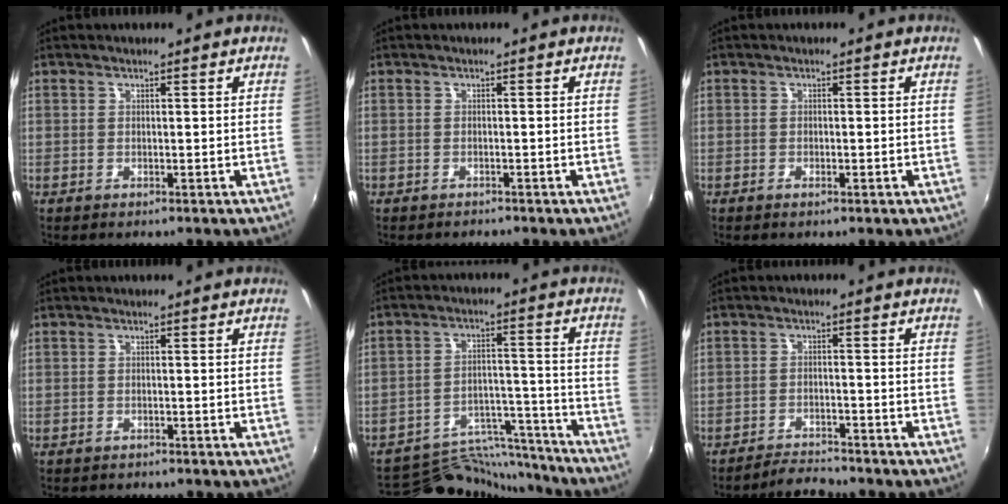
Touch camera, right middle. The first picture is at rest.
{"total": 1.0, "force": [-0.9, 0.3, -0.1], "torque": [-0.002, -0.001, -0.015]}
{"total": 0.7, "force": [-0.2, 0.1, 0.7], "torque": [-0.009, -0.005, -0.005]}
{"total": 0.5, "force": [-0.5, 0.1, 0.1], "torque": [-0.005, -0.004, -0.007]}
{"total": 15.0, "force": [-14.6, 3.0, 1.8], "torque": [-0.039, 0.038, -0.218]}
{"total": 4.6, "force": [-4.6, 0.3, 0.6], "torque": [-0.031, -0.006, -0.078]}